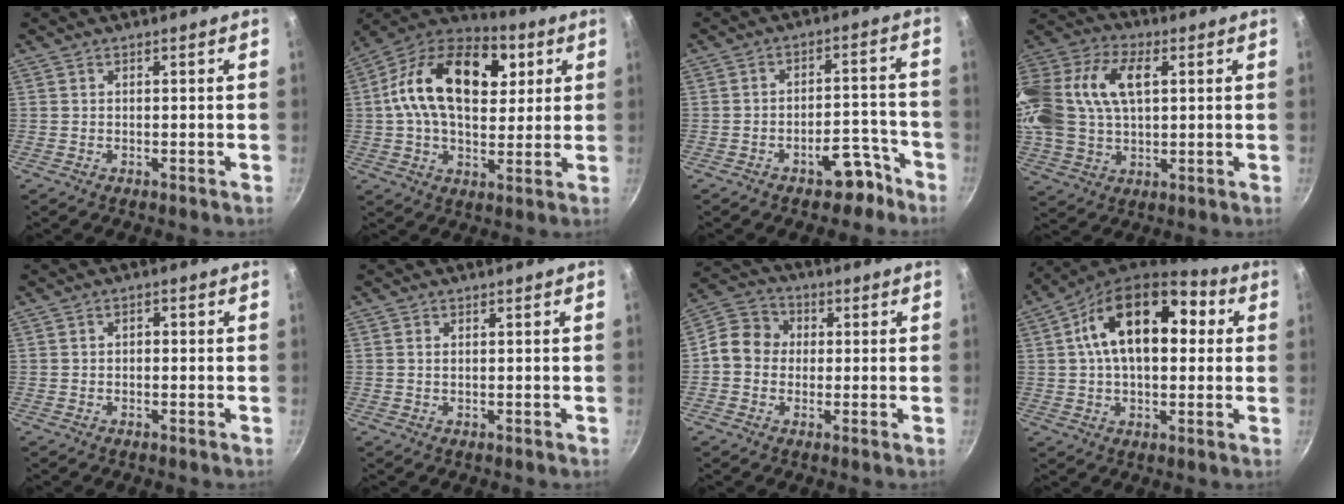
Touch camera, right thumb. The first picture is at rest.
{"total": 22.3, "force": [5.1, 13.7, 16.9], "torque": [-0.268, 0.016, 0.076]}
{"total": 6.7, "force": [-4.5, 3.5, 3.6], "torque": [-0.031, 0.057, -0.061]}
{"total": 23.9, "force": [5.2, 14.5, 18.3], "torque": [-0.425, 0.036, 0.099]}
{"total": 1.2, "force": [0.0, 0.9, 0.9], "torque": [-0.007, 0.008, -0.003]}
{"total": 0.6, "force": [0.2, 0.3, 0.5], "torque": [-0.011, 0.003, 0.006]}
{"total": 8.4, "force": [-0.1, 7.5, 3.9], "torque": [-0.055, 0.028, -0.017]}
{"total": 19.6, "force": [4.0, 11.2, 15.6], "torque": [-0.230, 0.028, 0.053]}